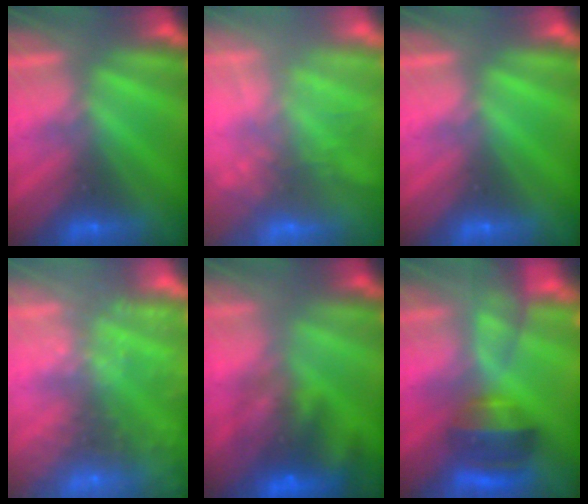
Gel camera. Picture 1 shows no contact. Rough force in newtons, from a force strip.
{"total": 7.1}
{"total": 0.0}
{"total": 7.8}
{"total": 7.3}
{"total": 7.3}